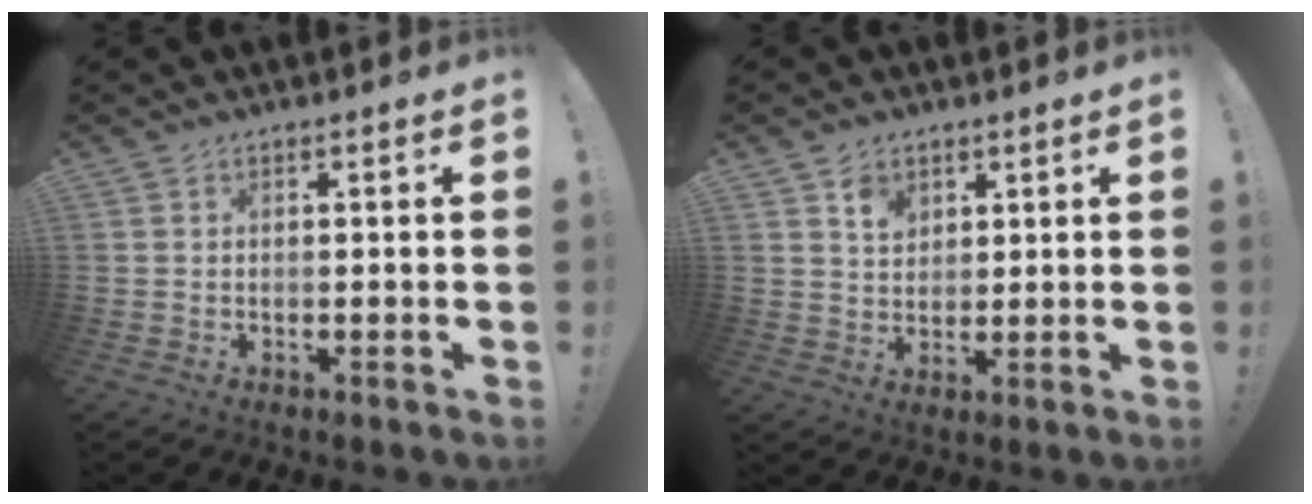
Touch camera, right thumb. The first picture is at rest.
{"total": 5.5, "force": [3.4, 4.0, 1.8], "torque": [-0.015, -0.020, 0.058]}